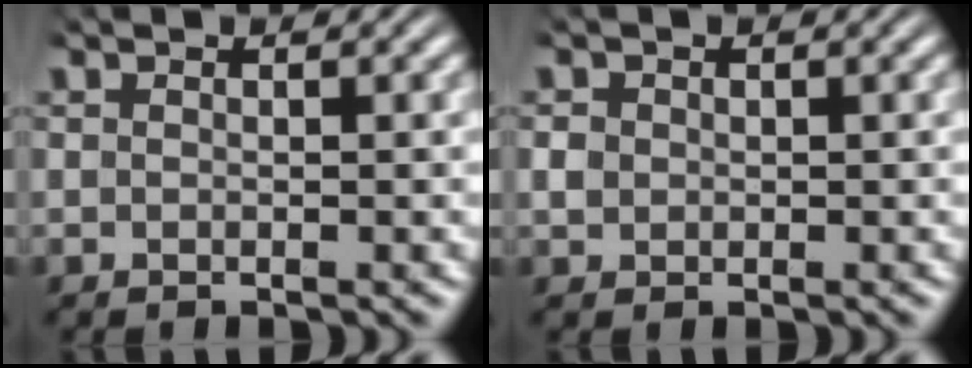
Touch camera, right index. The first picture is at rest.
{"total": 1.0, "force": [-0.1, 0.9, 0.4], "torque": [-0.016, -0.007, 0.006]}